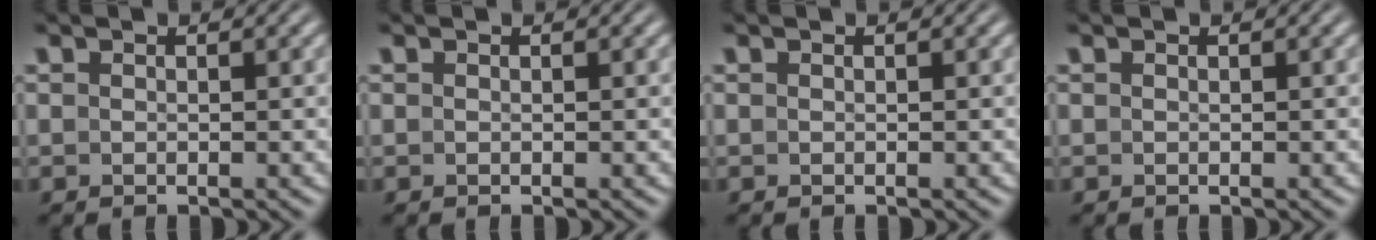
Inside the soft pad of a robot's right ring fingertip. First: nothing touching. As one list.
[{"total": 0.0}, {"total": 0.0}, {"total": 0.0}]